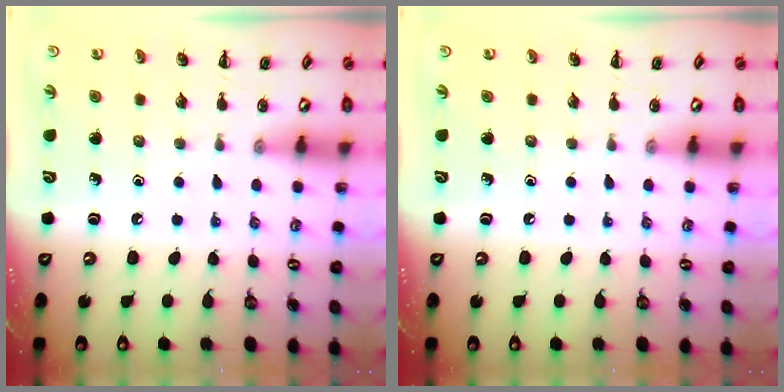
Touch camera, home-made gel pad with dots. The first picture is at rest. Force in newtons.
{"total": 0.0}